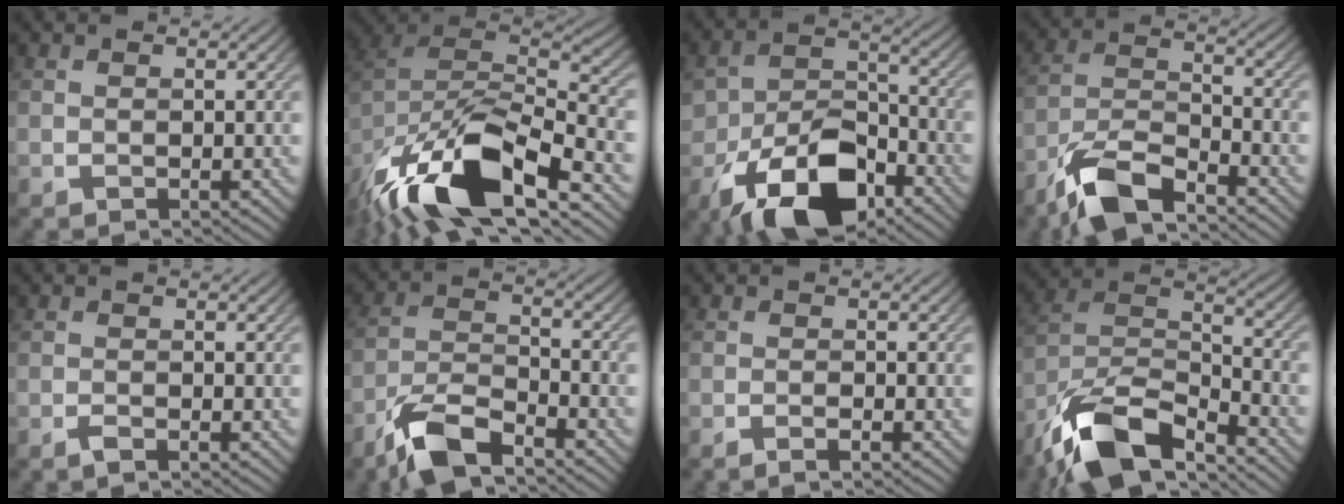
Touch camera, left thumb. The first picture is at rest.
{"total": 17.6, "force": [-10.4, 7.4, 12.1], "torque": [-0.268, -0.027, -0.177]}
{"total": 12.6, "force": [-7.1, 6.8, 8.0], "torque": [-0.155, -0.012, -0.126]}
{"total": 9.5, "force": [-7.2, 2.7, 5.6], "torque": [-0.110, -0.003, -0.152]}
{"total": 0.8, "force": [-0.6, 0.2, 0.5], "torque": [-0.010, 0.001, -0.012]}
{"total": 8.4, "force": [-6.3, 2.4, 5.0], "torque": [-0.101, -0.004, -0.134]}
{"total": 1.4, "force": [-1.0, 0.1, 1.0], "torque": [-0.018, 0.004, -0.021]}
{"total": 13.3, "force": [-9.7, 4.4, 7.8], "torque": [-0.164, -0.012, -0.196]}